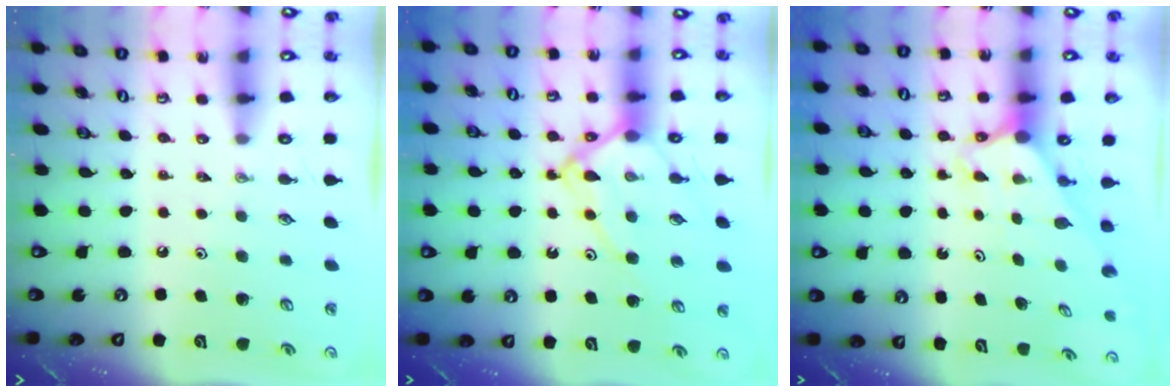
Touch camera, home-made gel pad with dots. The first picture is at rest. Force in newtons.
{"total": 12.9, "press": 12.8, "slide": 1.1}
{"total": 2.6, "press": 2.6, "slide": 0.2}